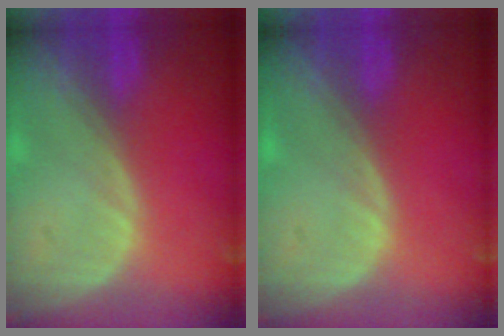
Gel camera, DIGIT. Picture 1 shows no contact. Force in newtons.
{"total": 0.0}